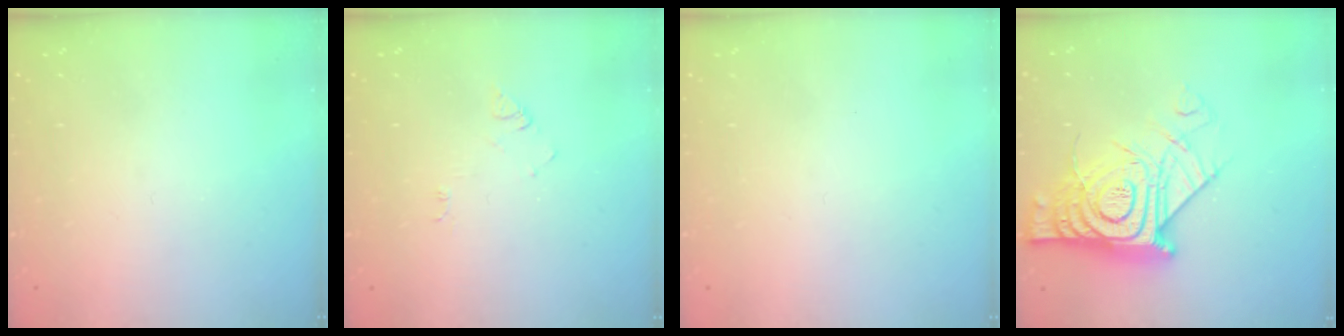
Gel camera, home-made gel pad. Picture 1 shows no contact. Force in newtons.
{"total": 3.9, "press": 3.9, "slide": 0.5}
{"total": 1.7, "press": 1.7, "slide": 0.1}
{"total": 19.3, "press": 19.2, "slide": 1.7}